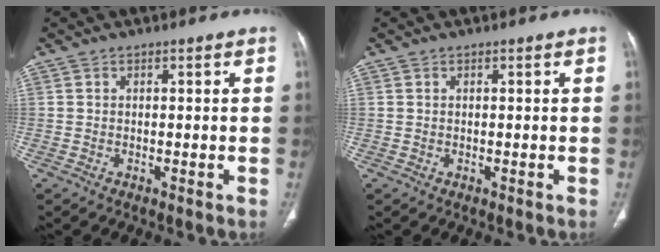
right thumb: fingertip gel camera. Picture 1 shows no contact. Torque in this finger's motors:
{"motor_torque": [0.53, 0.47, 0.20, -0.17, 0.00]}